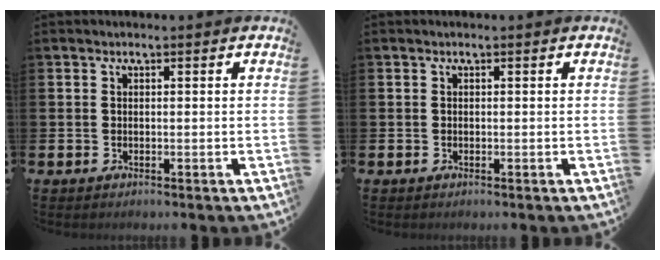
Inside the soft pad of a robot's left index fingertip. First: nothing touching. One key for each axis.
{"total": 0.0}